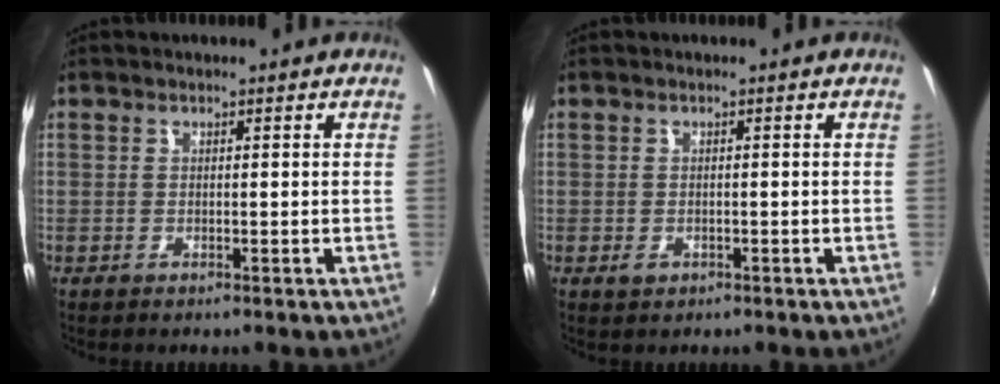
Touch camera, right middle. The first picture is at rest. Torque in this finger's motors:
{"motor_torque": [0.32, -0.25, -0.01, 0.00]}